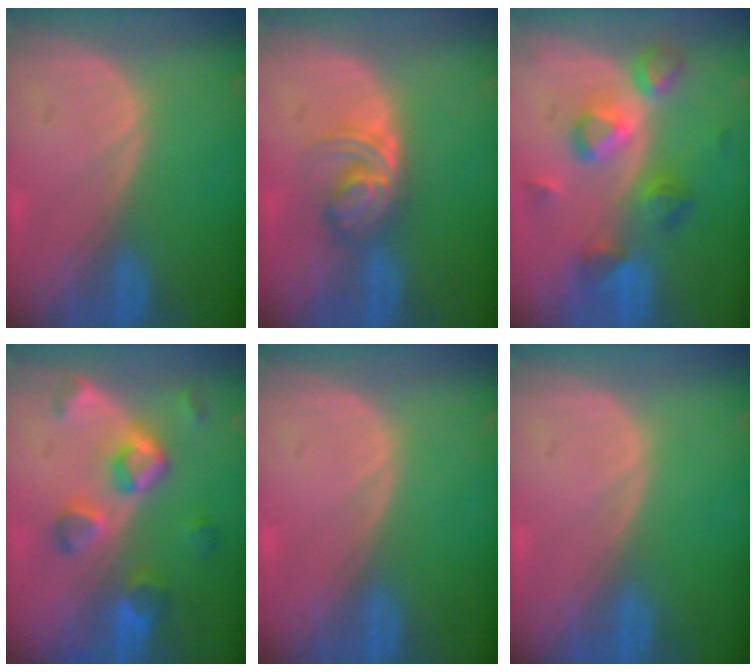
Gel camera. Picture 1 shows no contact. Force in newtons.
{"total": 5.9, "press": 5.1, "slide": 2.8}
{"total": 7.5, "press": 7.5, "slide": 0.9}
{"total": 7.8, "press": 7.1, "slide": 3.1}
{"total": 0.0}
{"total": 0.0}